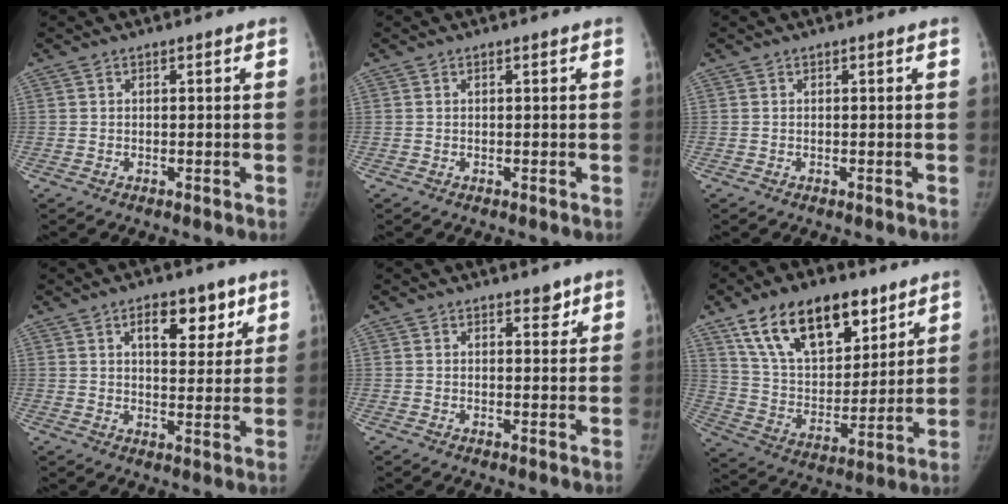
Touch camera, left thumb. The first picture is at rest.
{"total": 0.0}
{"total": 0.0}
{"total": 8.9, "force": [4.8, 4.5, 6.0], "torque": [-0.055, -0.024, 0.071]}
{"total": 1.9, "force": [1.5, 0.9, 0.7], "torque": [0.007, -0.009, 0.018]}
{"total": 21.9, "force": [13.1, 11.7, 13.1], "torque": [-0.181, -0.040, 0.234]}